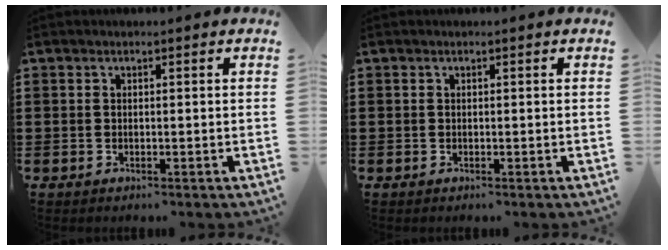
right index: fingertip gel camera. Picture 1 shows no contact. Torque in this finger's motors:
{"motor_torque": [0.28, 0.72, 0.00, 0.00]}